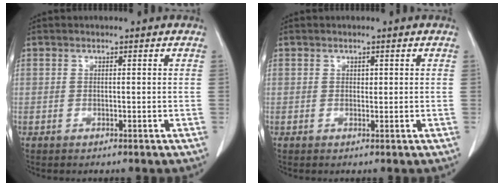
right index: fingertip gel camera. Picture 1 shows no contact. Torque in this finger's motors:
{"motor_torque": [0.04, -0.01, 0.02, -0.01]}